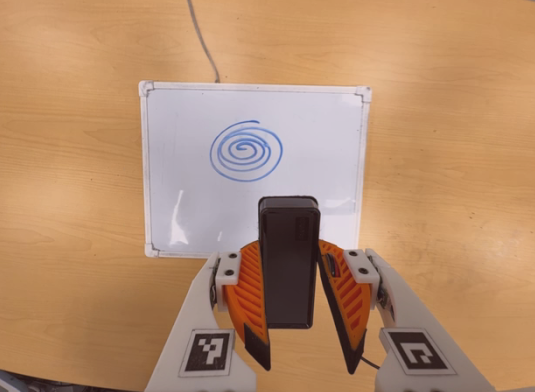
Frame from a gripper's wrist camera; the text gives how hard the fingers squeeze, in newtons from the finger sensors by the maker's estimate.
{"total": 5.0, "left": 4.2, "right": 5.7}